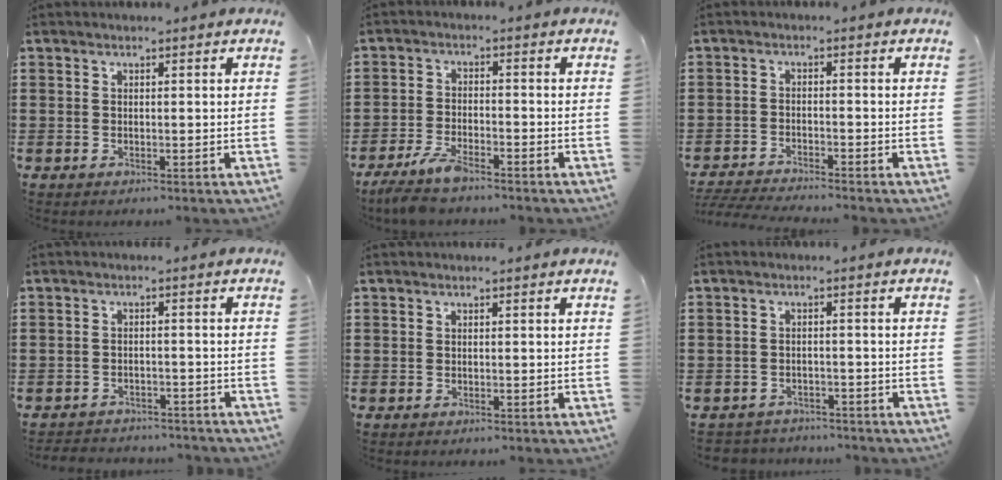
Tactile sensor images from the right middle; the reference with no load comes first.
{"total": 4.8, "force": [-4.0, 0.7, 2.4], "torque": [-0.067, -0.012, -0.084]}
{"total": 3.3, "force": [-3.3, -0.1, 0.6], "torque": [-0.018, -0.005, -0.070]}
{"total": 2.6, "force": [-2.5, 0.4, -0.1], "torque": [-0.005, 0.000, -0.056]}
{"total": 0.0}
{"total": 2.3, "force": [-2.2, 0.4, -0.3], "torque": [-0.003, 0.001, -0.051]}